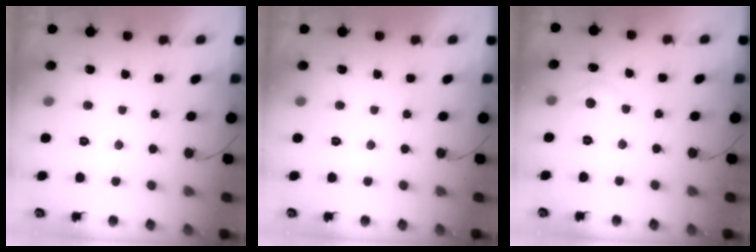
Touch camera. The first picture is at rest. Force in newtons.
{"total": 0.0}
{"total": 4.5, "press": 4.5, "slide": 0.6}